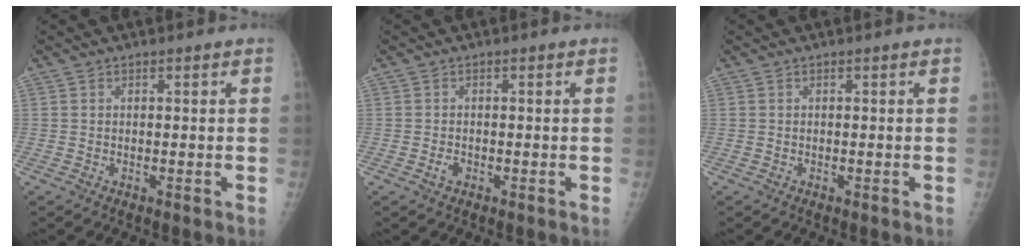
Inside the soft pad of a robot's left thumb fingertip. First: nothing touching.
{"total": 1.2, "force": [-0.6, 0.8, 0.5], "torque": [-0.008, 0.001, -0.012]}
{"total": 0.0}